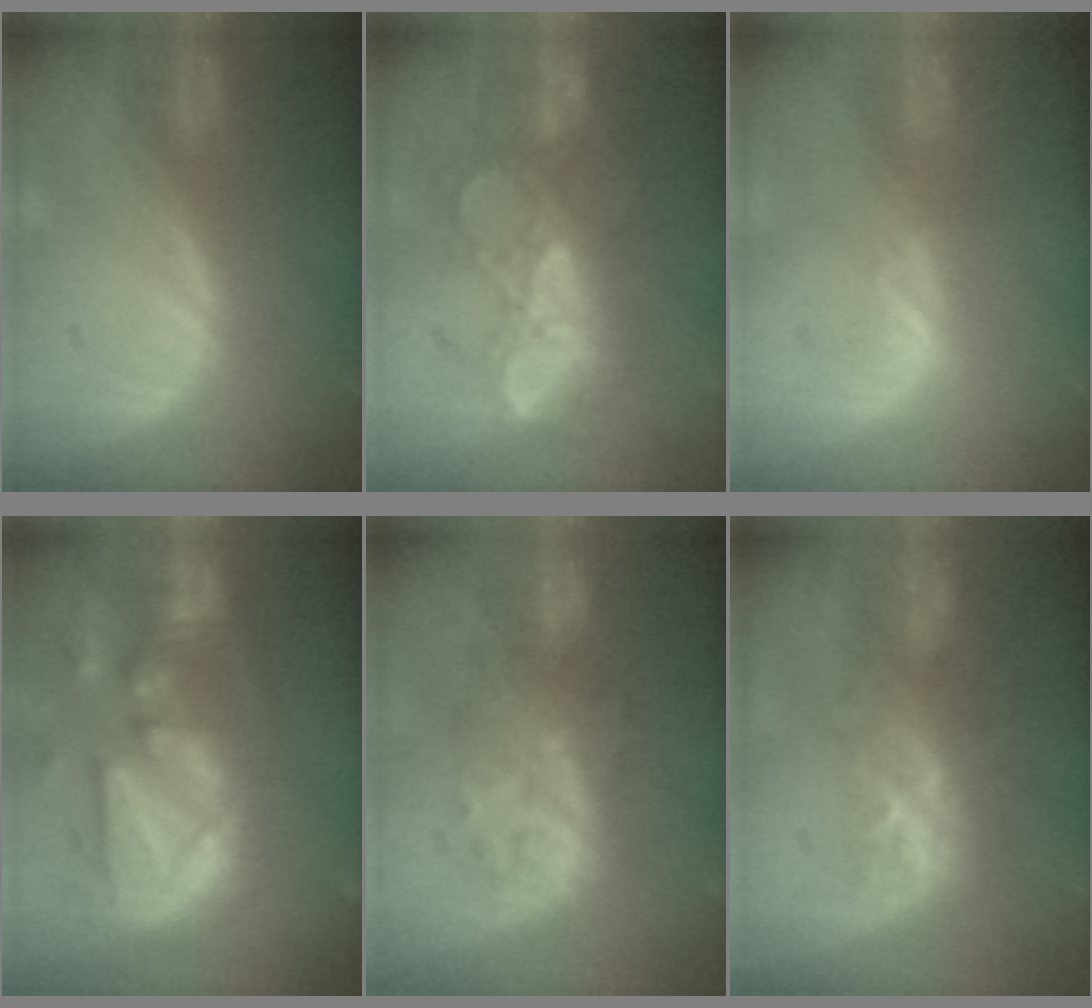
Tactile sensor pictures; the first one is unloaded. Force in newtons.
{"total": 10.3, "press": 9.3, "slide": 4.4}
{"total": 1.1, "press": 1.0, "slide": 0.4}
{"total": 13.3, "press": 11.4, "slide": 6.9}
{"total": 7.9, "press": 7.7, "slide": 1.7}
{"total": 8.8, "press": 7.1, "slide": 5.2}